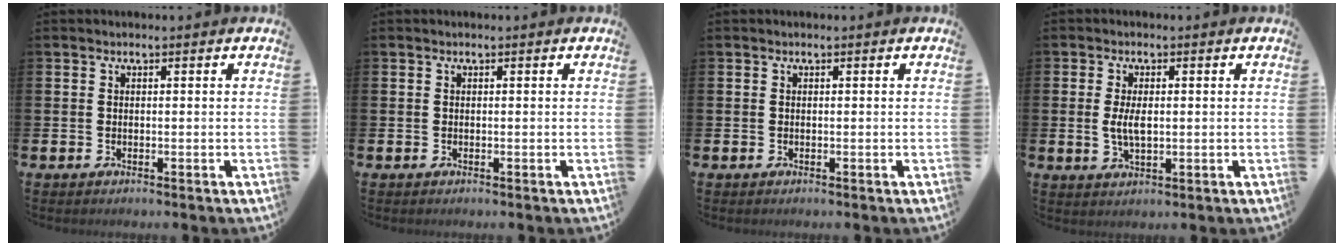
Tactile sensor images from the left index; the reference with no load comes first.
{"total": 0.0}
{"total": 0.0}
{"total": 3.5, "force": [0.2, 1.6, 3.1], "torque": [-0.054, 0.002, 0.001]}